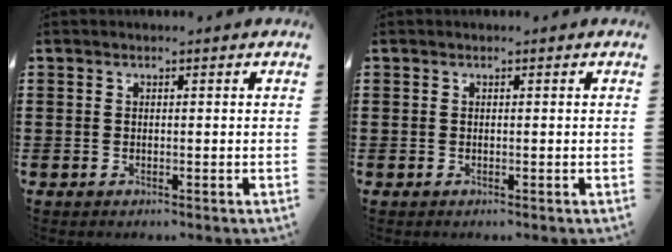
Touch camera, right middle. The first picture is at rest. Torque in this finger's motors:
{"motor_torque": [0.54, -0.54, -0.06, 0.00]}